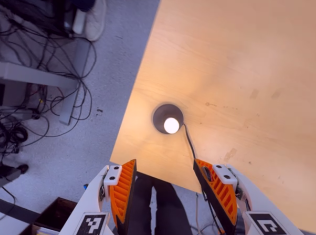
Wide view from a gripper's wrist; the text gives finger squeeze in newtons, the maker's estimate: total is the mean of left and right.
{"total": 0.0}